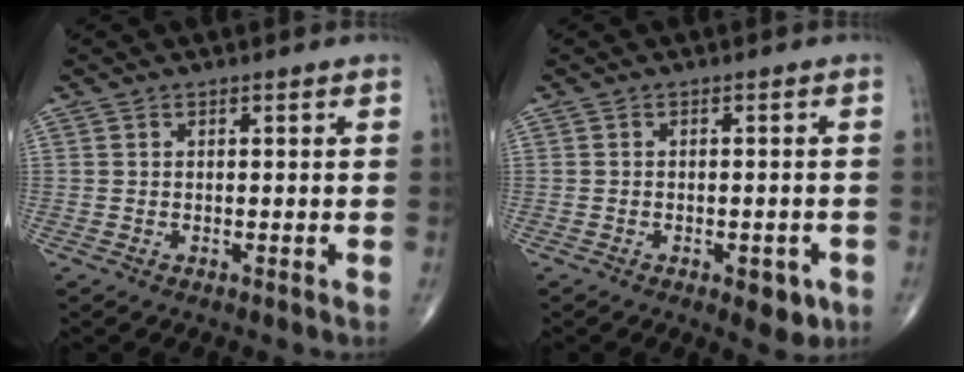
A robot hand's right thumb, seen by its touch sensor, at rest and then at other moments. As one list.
[{"total": 4.5, "force": [-2.0, 2.1, 3.4], "torque": [-0.027, 0.003, -0.020]}]